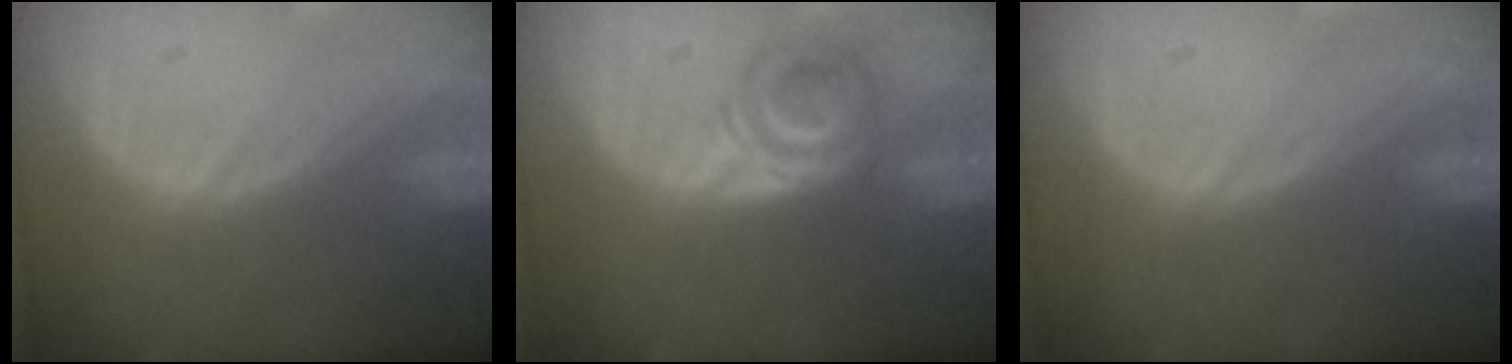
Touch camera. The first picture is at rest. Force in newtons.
{"total": 5.9, "press": 4.9, "slide": 3.2}
{"total": 0.0}